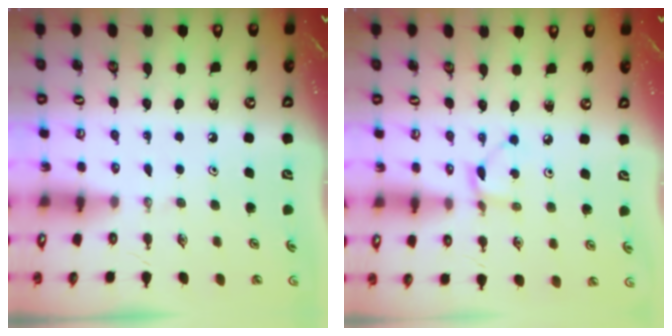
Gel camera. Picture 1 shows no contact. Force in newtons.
{"total": 2.4, "press": 2.4, "slide": 0.1}